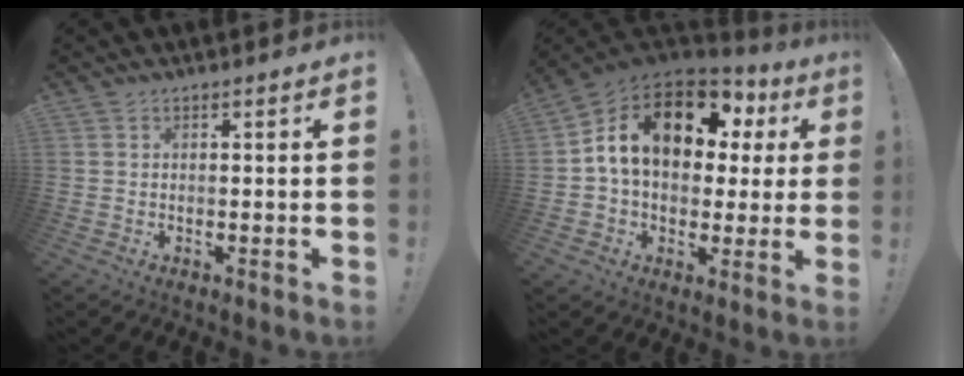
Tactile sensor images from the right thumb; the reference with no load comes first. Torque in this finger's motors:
{"motor_torque": [2.27, 2.74, 0.58, -0.15, 0.65]}